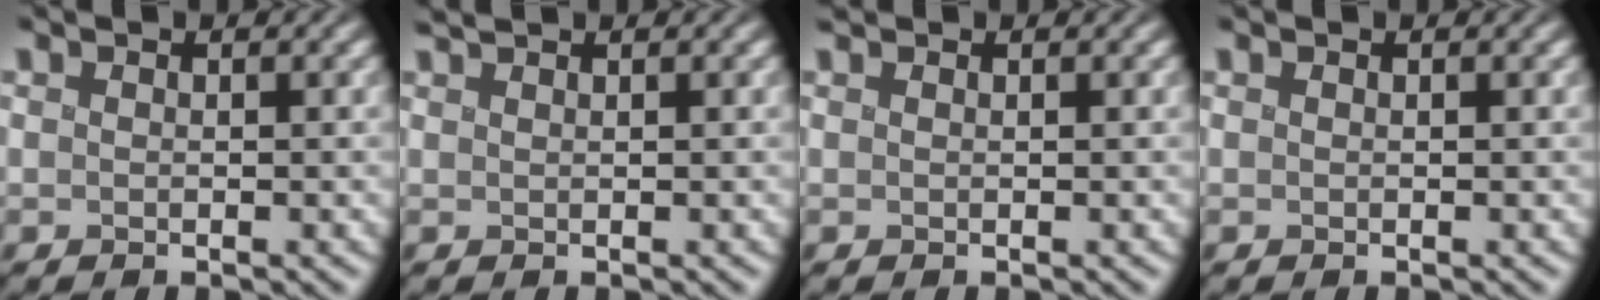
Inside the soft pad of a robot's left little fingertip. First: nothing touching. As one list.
[{"total": 1.4, "force": [1.2, 0.3, 0.7], "torque": [-0.002, 0.009, 0.009]}, {"total": 0.9, "force": [0.7, 0.4, 0.4], "torque": [0.001, 0.005, 0.002]}, {"total": 0.0}]